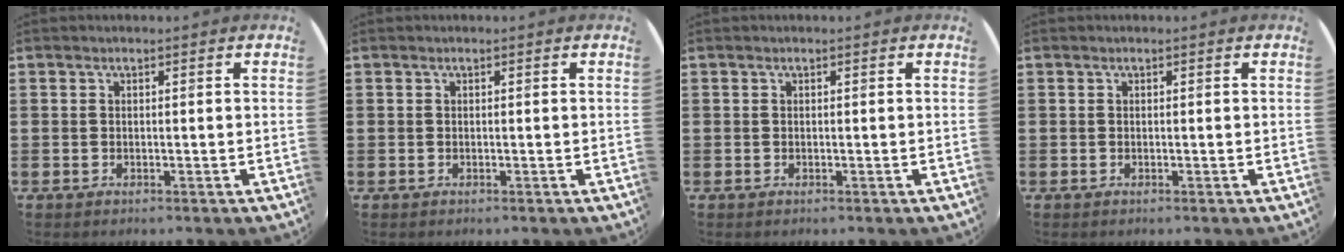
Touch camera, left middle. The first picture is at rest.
{"total": 0.0}
{"total": 0.0}
{"total": 0.0}